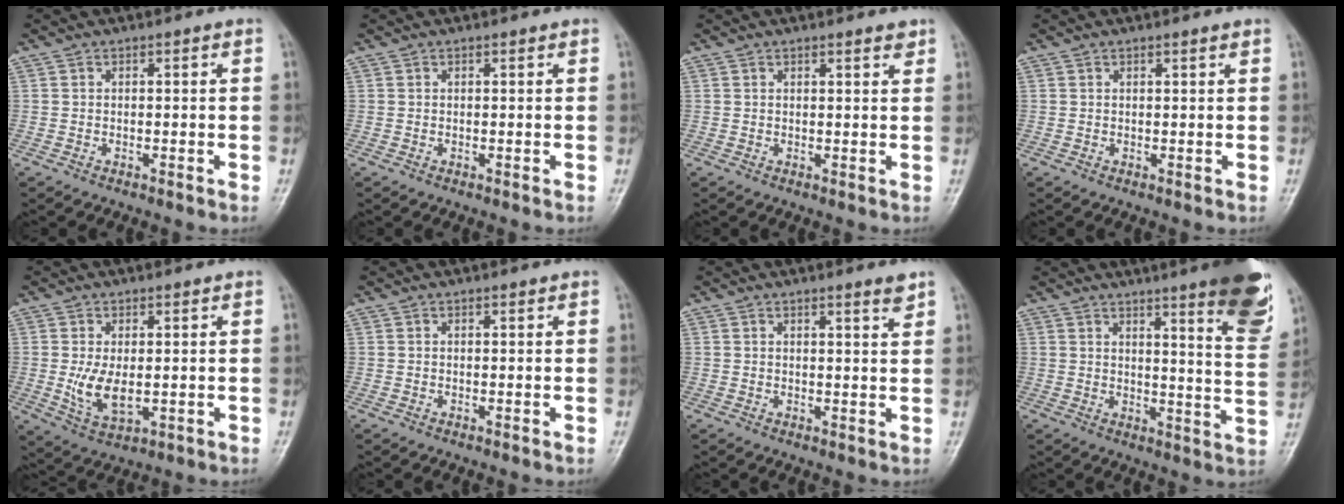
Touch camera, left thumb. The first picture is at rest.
{"total": 0.0}
{"total": 1.8, "force": [1.4, 0.4, 1.0], "torque": [-0.010, -0.009, 0.018]}
{"total": 0.8, "force": [0.7, 0.0, 0.5], "torque": [-0.008, -0.004, 0.011]}
{"total": 6.4, "force": [0.2, 3.4, 5.4], "torque": [-0.096, -0.017, 0.016]}
{"total": 0.5, "force": [0.4, 0.1, 0.2], "torque": [-0.007, -0.003, 0.006]}
{"total": 2.5, "force": [2.0, 0.1, 1.6], "torque": [-0.018, -0.017, 0.028]}
{"total": 15.8, "force": [9.8, 2.3, 12.2], "torque": [-0.131, -0.060, 0.119]}